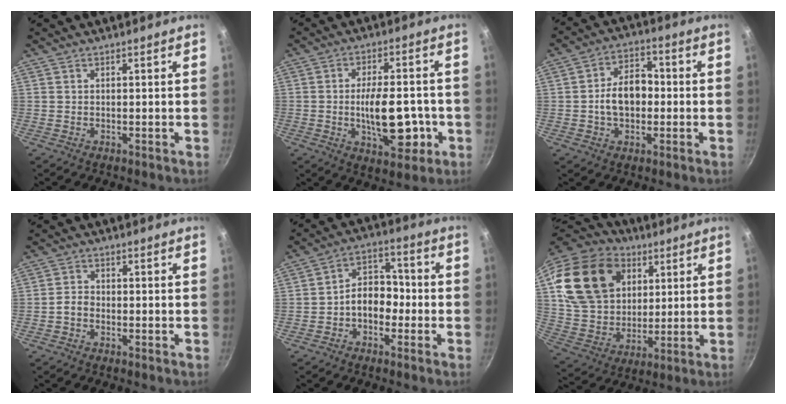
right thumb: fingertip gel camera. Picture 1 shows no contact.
{"total": 13.5, "force": [-2.6, 6.7, 11.4], "torque": [-0.143, 0.011, -0.032]}
{"total": 9.6, "force": [-0.8, 6.6, 6.9], "torque": [-0.085, 0.025, -0.021]}
{"total": 2.2, "force": [-1.1, 1.5, 1.1], "torque": [-0.021, 0.018, -0.026]}
{"total": 7.9, "force": [-2.3, 5.6, 5.0], "torque": [-0.035, 0.041, -0.048]}
{"total": 23.7, "force": [8.4, 18.1, 12.7], "torque": [-0.221, -0.002, 0.163]}